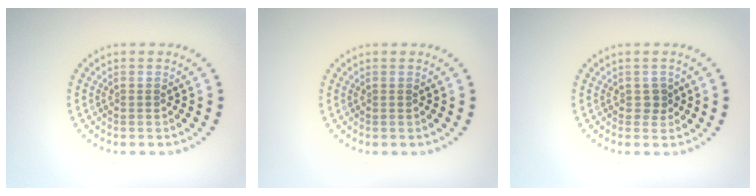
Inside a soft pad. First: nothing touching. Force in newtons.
{"total": 0.0}
{"total": 1.0, "press": 0.9, "slide": 0.5}